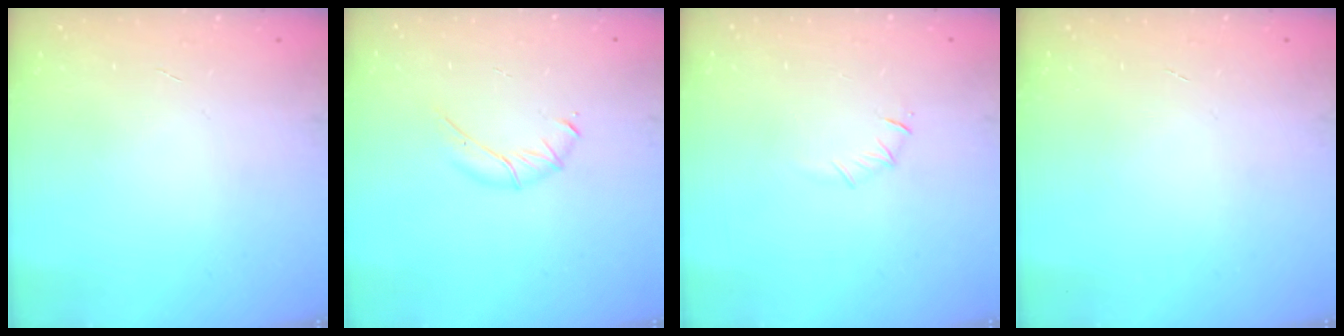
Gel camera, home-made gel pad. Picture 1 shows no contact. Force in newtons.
{"total": 4.9, "press": 4.7, "slide": 1.3}
{"total": 4.0, "press": 3.9, "slide": 1.1}
{"total": 0.0}